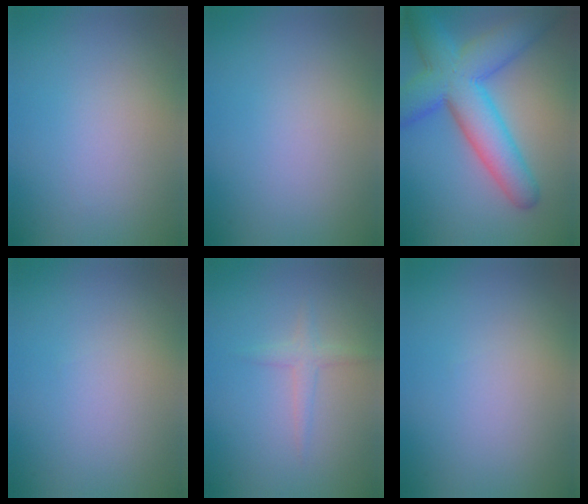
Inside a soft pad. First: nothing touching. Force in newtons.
{"total": 0.0}
{"total": 9.6, "press": 9.6, "slide": 0.2}
{"total": 0.0}
{"total": 1.3, "press": 1.3, "slide": 0.1}
{"total": 0.0}